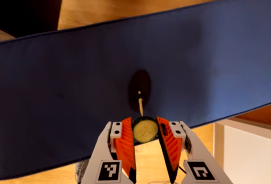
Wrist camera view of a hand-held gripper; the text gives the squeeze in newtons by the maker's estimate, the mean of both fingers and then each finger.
{"total": 10.7, "left": 11.1, "right": 10.3}